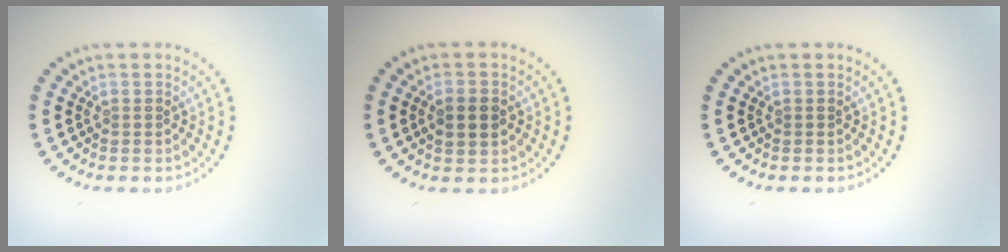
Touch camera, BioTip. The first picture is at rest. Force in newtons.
{"total": 2.4, "press": 2.4, "slide": 0.1}
{"total": 0.0}